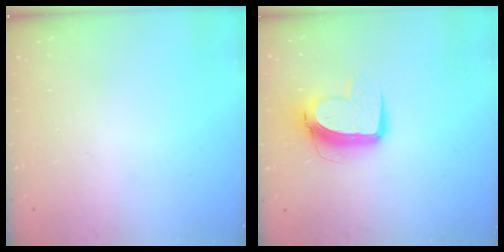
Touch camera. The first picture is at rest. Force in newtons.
{"total": 10.9, "press": 10.9, "slide": 1.2}